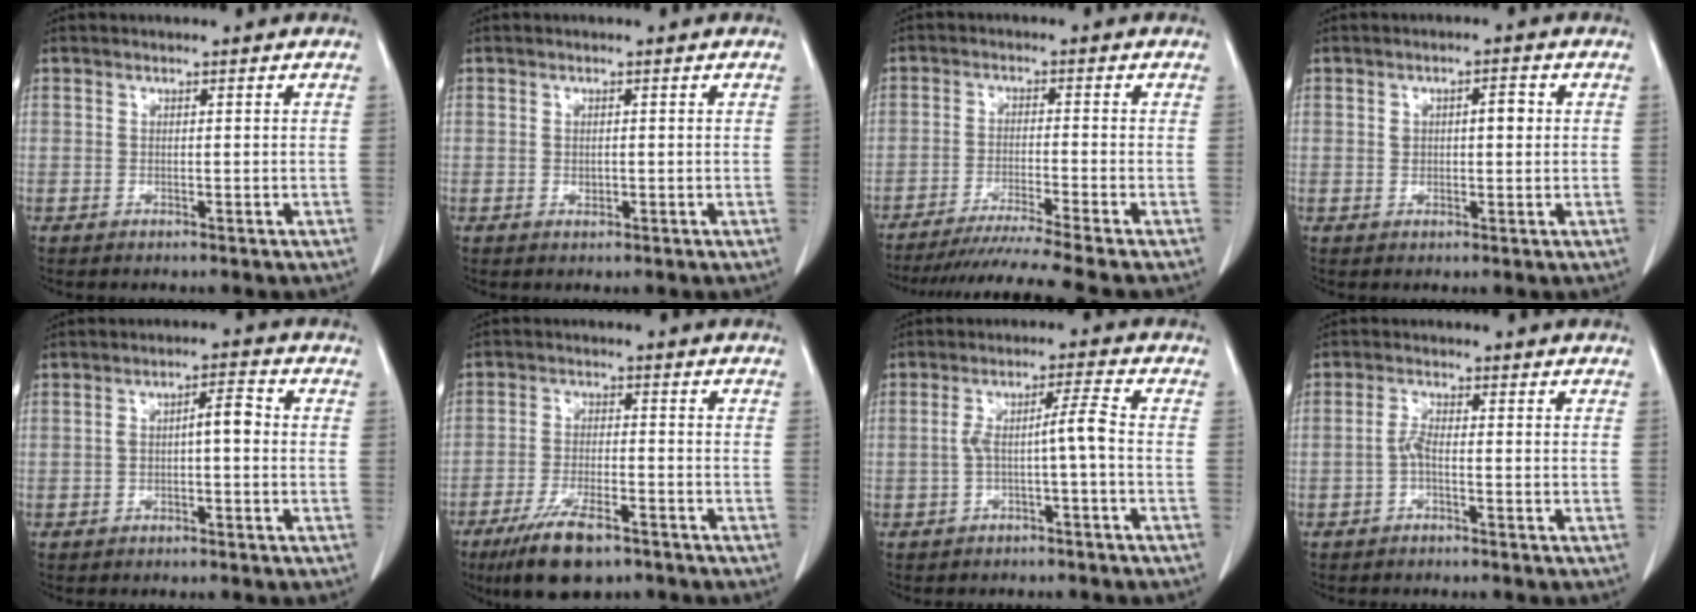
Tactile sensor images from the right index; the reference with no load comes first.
{"total": 0.9, "force": [-0.1, 0.6, 0.6], "torque": [-0.010, 0.000, 0.001]}
{"total": 12.1, "force": [-10.5, -2.8, 5.3], "torque": [-0.062, -0.030, -0.168]}
{"total": 3.2, "force": [0.7, 1.4, 2.8], "torque": [-0.047, 0.010, 0.013]}
{"total": 4.1, "force": [-0.1, 1.2, 4.0], "torque": [-0.068, 0.023, -0.002]}
{"total": 9.6, "force": [-6.6, 2.6, 6.5], "torque": [-0.123, -0.016, -0.111]}
{"total": 4.7, "force": [-1.2, -0.3, 4.5], "torque": [-0.084, 0.021, -0.016]}
{"total": 2.0, "force": [-0.8, 0.4, 1.8], "torque": [-0.037, 0.003, -0.019]}